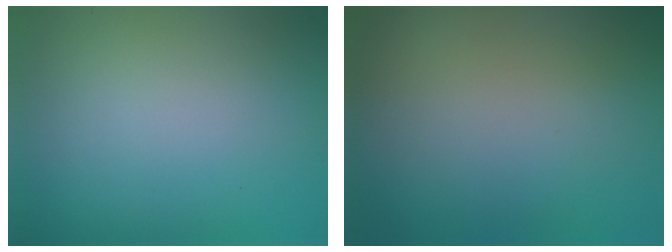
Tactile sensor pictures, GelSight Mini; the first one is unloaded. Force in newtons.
{"total": 0.0}